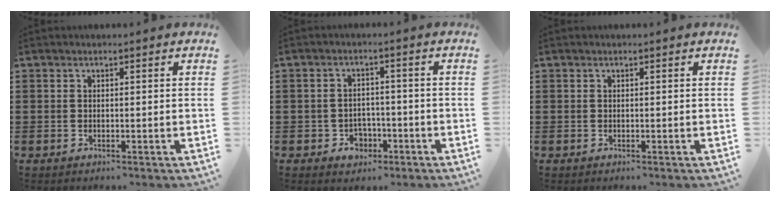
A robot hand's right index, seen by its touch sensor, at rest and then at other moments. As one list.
[{"total": 2.9, "force": [-1.8, 2.0, 1.0], "torque": [-0.023, 0.002, -0.038]}, {"total": 0.0}]